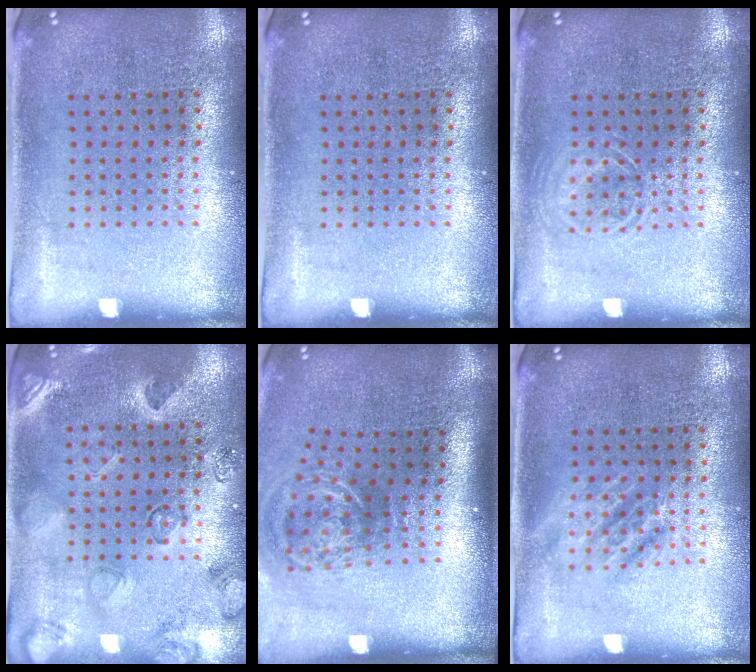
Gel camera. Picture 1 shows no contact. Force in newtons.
{"total": 0.0}
{"total": 1.6, "press": 1.6, "slide": 0.2}
{"total": 2.2, "press": 1.8, "slide": 1.3}
{"total": 2.1, "press": 1.3, "slide": 1.7}
{"total": 1.0, "press": 1.0, "slide": 0.2}